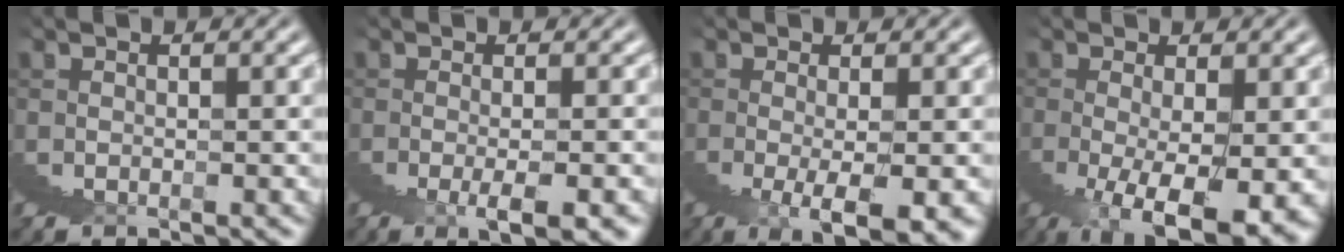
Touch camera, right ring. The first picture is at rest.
{"total": 2.2, "force": [0.7, -1.6, 1.4], "torque": [0.000, 0.017, 0.008]}
{"total": 3.0, "force": [0.4, -1.0, 2.8], "torque": [-0.026, 0.006, 0.007]}
{"total": 4.5, "force": [-1.0, -0.1, 4.4], "torque": [-0.053, -0.010, -0.009]}